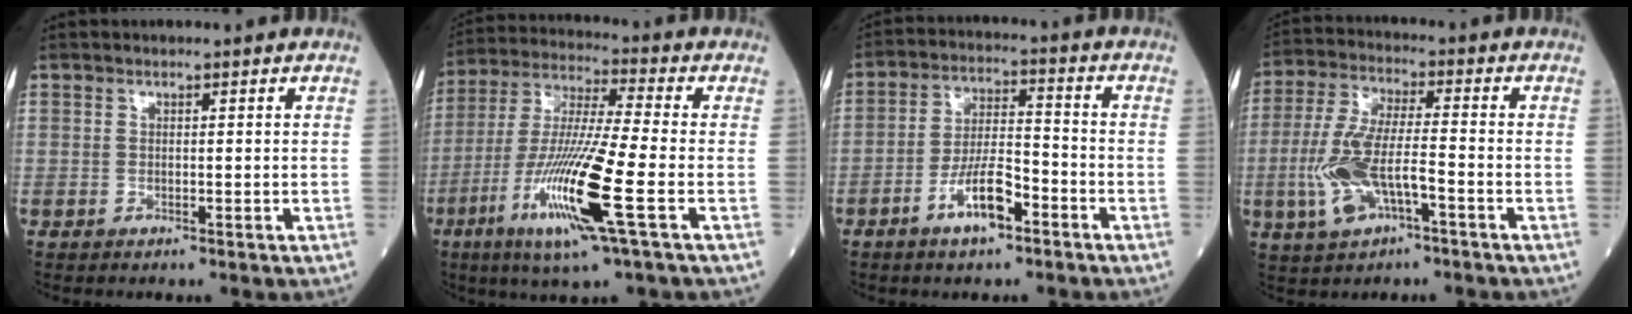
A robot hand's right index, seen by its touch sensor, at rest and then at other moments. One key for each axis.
{"total": 16.1, "fx": -5.7, "fy": 0.0, "fz": 15.1, "tx": -0.310, "ty": -0.022, "tz": -0.111}
{"total": 8.0, "fx": -4.3, "fy": 2.2, "fz": 6.4, "tx": -0.123, "ty": 0.004, "tz": -0.079}
{"total": 10.4, "fx": -3.3, "fy": 3.1, "fz": 9.4, "tx": -0.205, "ty": 0.003, "tz": -0.060}